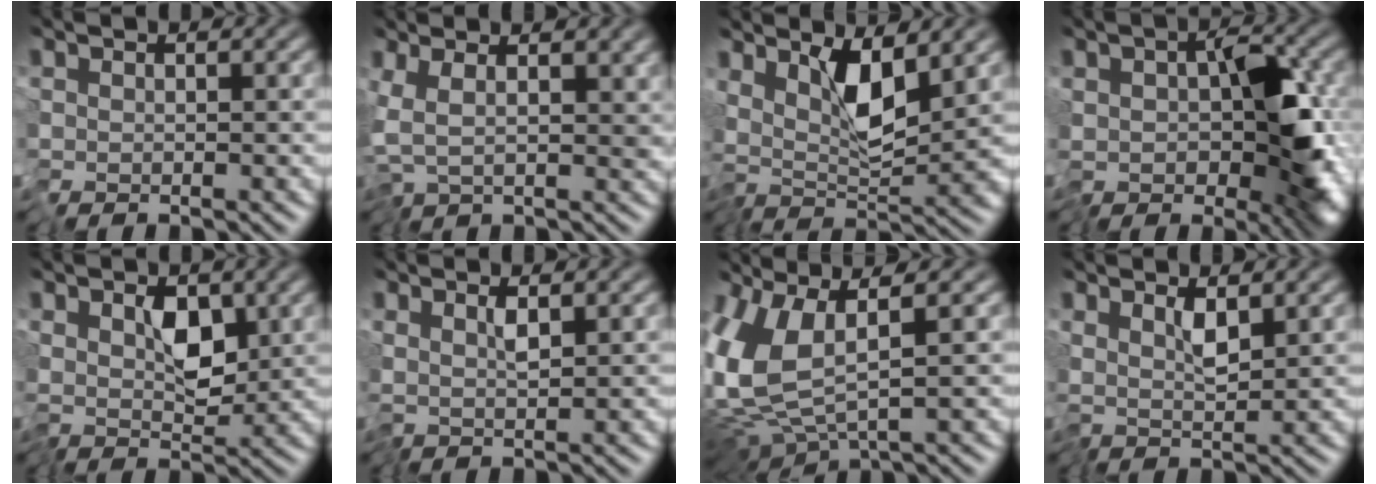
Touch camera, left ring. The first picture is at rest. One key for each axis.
{"total": 4.5, "fx": 2.0, "fy": 1.4, "fz": 3.8, "tx": -0.073, "ty": 0.000, "tz": 0.037}
{"total": 4.7, "fx": 1.7, "fy": 0.8, "fz": 4.3, "tx": -0.076, "ty": -0.017, "tz": 0.032}
{"total": 8.3, "fx": -1.5, "fy": 4.3, "fz": 6.9, "tx": -0.103, "ty": -0.004, "tz": -0.026}
{"total": 3.4, "fx": 0.5, "fy": 1.8, "fz": 2.8, "tx": -0.046, "ty": -0.013, "tz": 0.010}
{"total": 1.4, "fx": 0.4, "fy": -0.5, "fz": 1.2, "tx": -0.021, "ty": -0.002, "tz": 0.012}
{"total": 7.8, "fx": 0.7, "fy": 2.3, "fz": 7.4, "tx": -0.182, "ty": -0.008, "tz": 0.024}
{"total": 1.9, "fx": 0.8, "fy": -0.1, "fz": 1.8, "tx": -0.033, "ty": -0.006, "tz": 0.018}